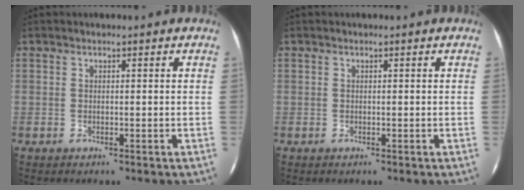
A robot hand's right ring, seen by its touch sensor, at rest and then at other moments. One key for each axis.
{"total": 0.0}